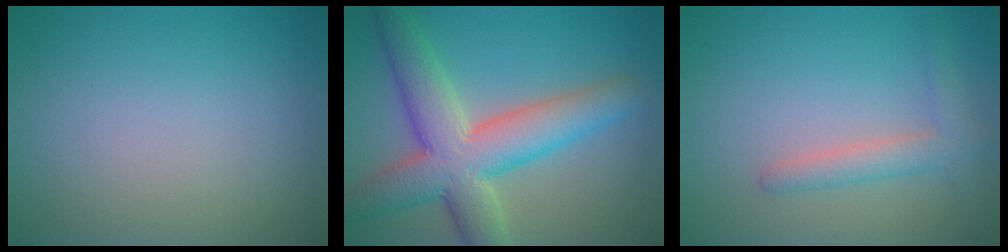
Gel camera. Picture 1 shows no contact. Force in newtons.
{"total": 8.7, "press": 8.7, "slide": 0.5}
{"total": 2.6, "press": 2.6, "slide": 0.2}